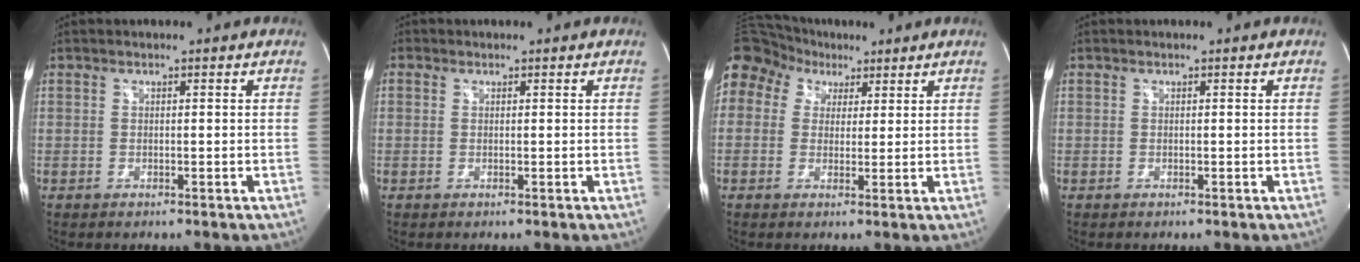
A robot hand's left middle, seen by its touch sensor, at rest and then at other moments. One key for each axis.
{"total": 1.8, "fx": -0.8, "fy": -1.4, "fz": -0.7, "tx": 0.023, "ty": -0.014, "tz": -0.018}
{"total": 18.6, "fx": 9.0, "fy": 14.6, "fz": 7.3, "tx": -0.241, "ty": 0.098, "tz": 0.175}
{"total": 0.0}